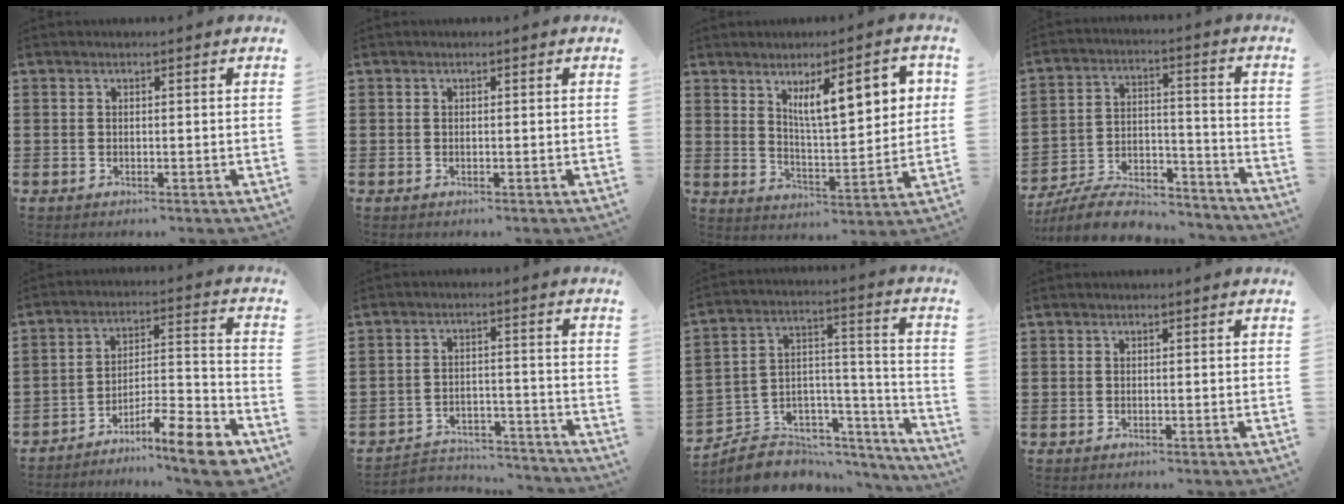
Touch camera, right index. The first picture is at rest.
{"total": 0.0}
{"total": 9.9, "force": [4.2, 3.2, 8.3], "torque": [-0.134, -0.003, 0.066]}
{"total": 9.0, "force": [-8.2, 2.1, 3.0], "torque": [-0.055, 0.023, -0.158]}
{"total": 10.6, "force": [-8.7, 1.5, 6.0], "torque": [-0.079, 0.027, -0.161]}
{"total": 4.4, "force": [-4.2, 0.9, 0.6], "torque": [-0.013, 0.007, -0.087]}
{"total": 6.4, "force": [-5.4, 3.4, 0.7], "torque": [-0.020, -0.002, -0.099]}
{"total": 0.0}